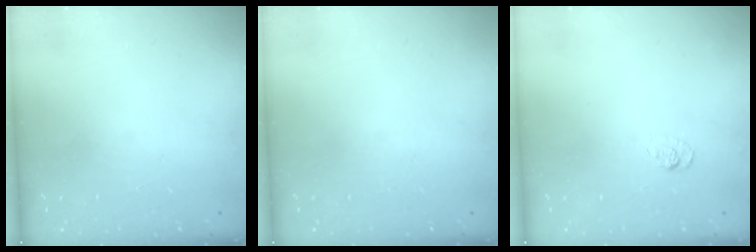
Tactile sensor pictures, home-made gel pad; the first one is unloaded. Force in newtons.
{"total": 0.0}
{"total": 3.6, "press": 3.3, "slide": 1.4}